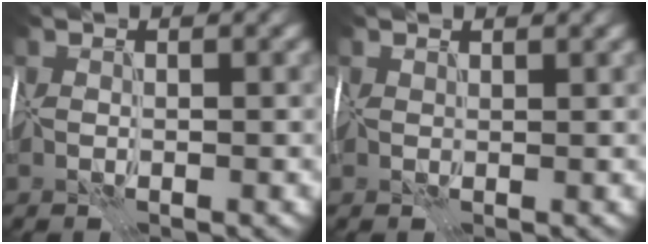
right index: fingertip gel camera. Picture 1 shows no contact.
{"total": 0.9, "force": [0.9, 0.2, 0.1], "torque": [-0.002, -0.001, 0.014]}